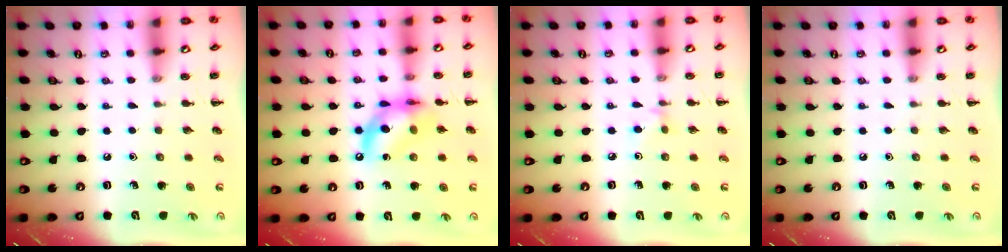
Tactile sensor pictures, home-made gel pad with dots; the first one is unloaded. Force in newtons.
{"total": 12.4, "press": 11.9, "slide": 3.3}
{"total": 3.0, "press": 2.7, "slide": 1.2}
{"total": 0.0}